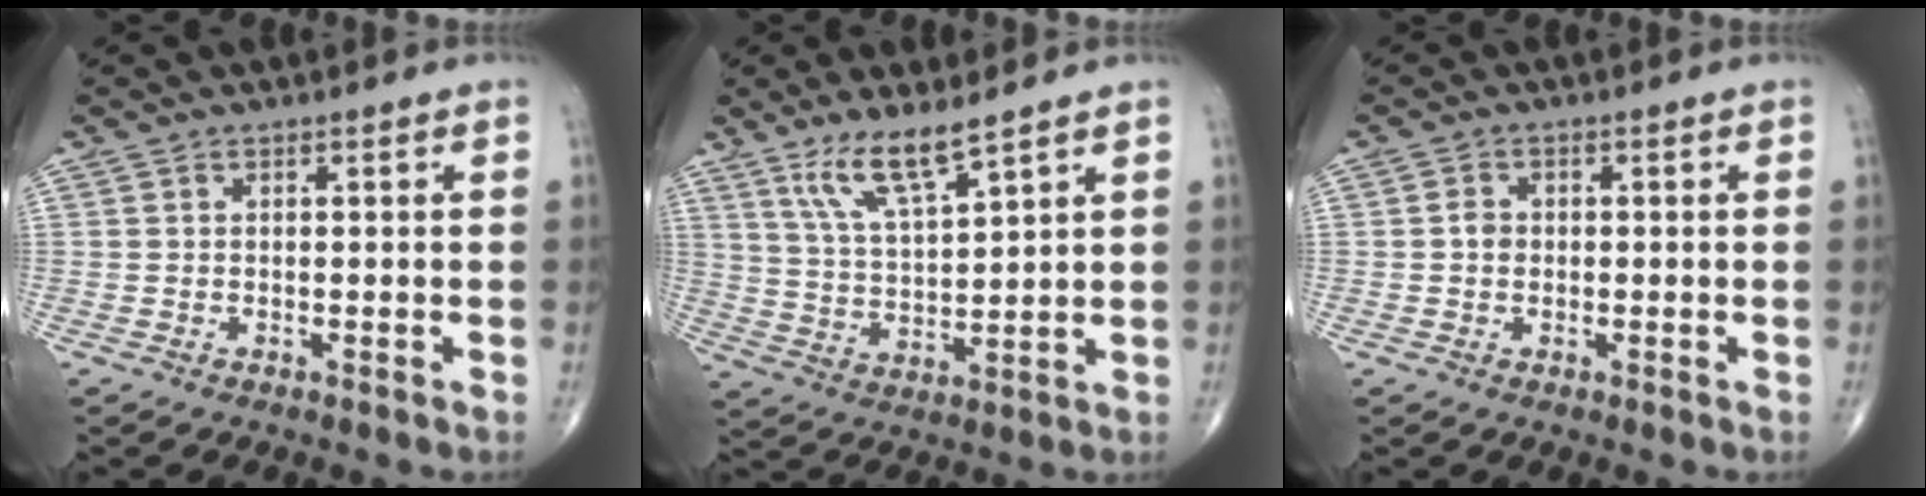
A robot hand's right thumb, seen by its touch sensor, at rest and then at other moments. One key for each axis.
{"total": 8.7, "fx": 6.2, "fy": 1.5, "fz": 5.9, "tx": -0.108, "ty": -0.044, "tz": 0.129}
{"total": 2.1, "fx": 0.0, "fy": 1.8, "fz": 1.1, "tx": -0.010, "ty": 0.007, "tz": -0.003}